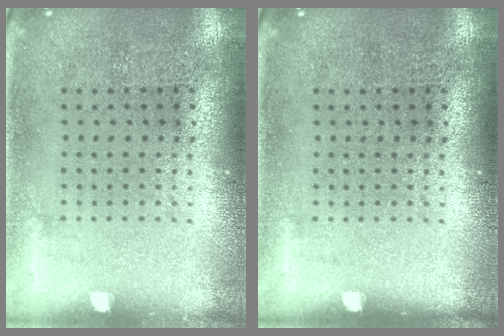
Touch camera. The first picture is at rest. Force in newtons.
{"total": 0.0}